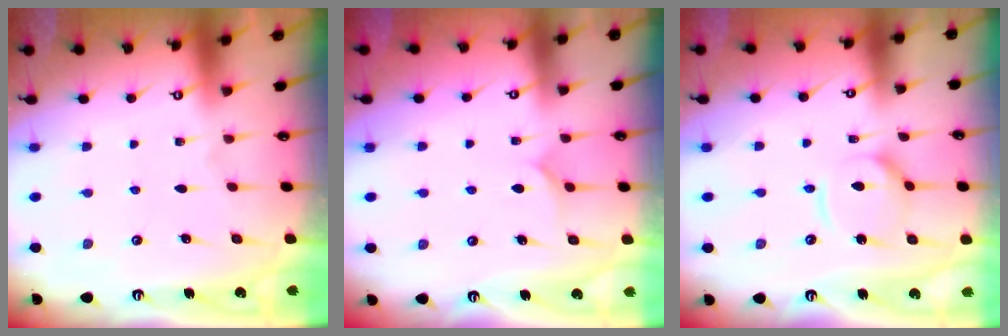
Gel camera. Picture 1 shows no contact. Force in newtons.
{"total": 4.3, "press": 4.2, "slide": 0.3}
{"total": 10.5, "press": 10.4, "slide": 1.1}